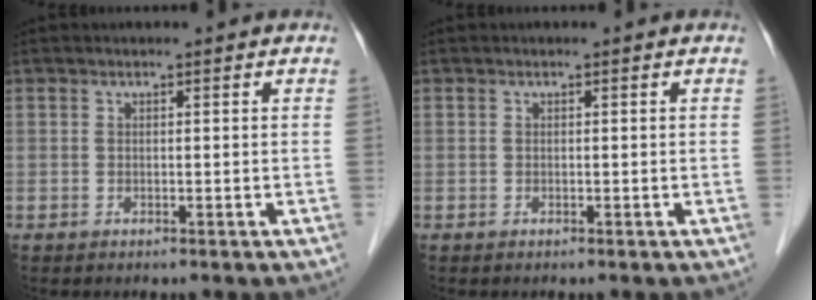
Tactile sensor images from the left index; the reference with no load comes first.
{"total": 0.0}